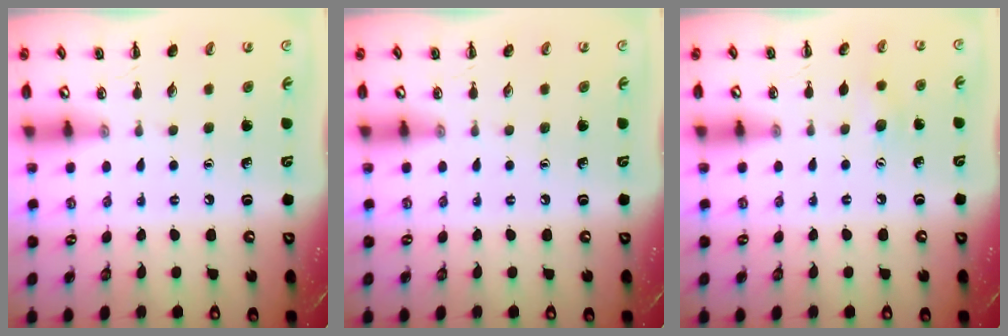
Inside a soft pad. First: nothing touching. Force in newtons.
{"total": 0.0}
{"total": 6.3, "press": 6.1, "slide": 1.4}